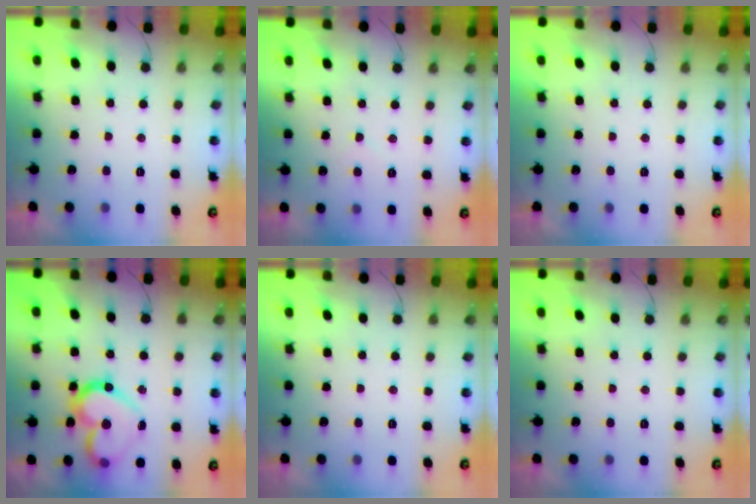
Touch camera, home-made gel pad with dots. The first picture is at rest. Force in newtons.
{"total": 3.6, "press": 3.6, "slide": 0.3}
{"total": 1.7, "press": 1.7, "slide": 0.0}
{"total": 16.1, "press": 16.1, "slide": 1.4}
{"total": 0.0}
{"total": 0.0}